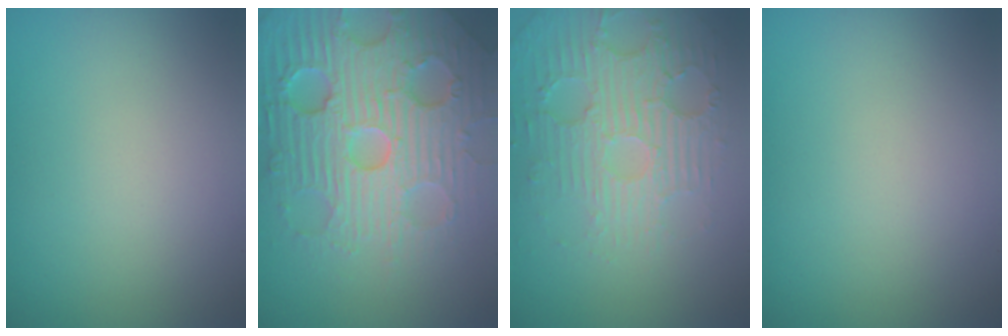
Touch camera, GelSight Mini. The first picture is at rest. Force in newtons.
{"total": 7.9, "press": 7.7, "slide": 1.6}
{"total": 4.5, "press": 3.7, "slide": 2.6}
{"total": 0.0}